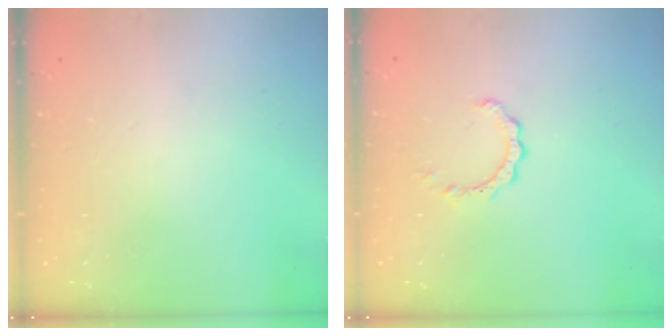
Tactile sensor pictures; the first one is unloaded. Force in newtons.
{"total": 2.4, "press": 2.4, "slide": 0.3}